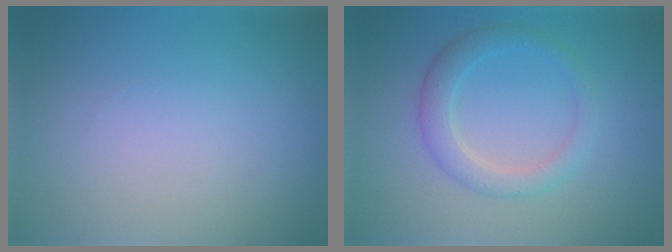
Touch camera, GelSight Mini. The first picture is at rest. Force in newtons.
{"total": 2.7, "press": 2.7, "slide": 0.2}